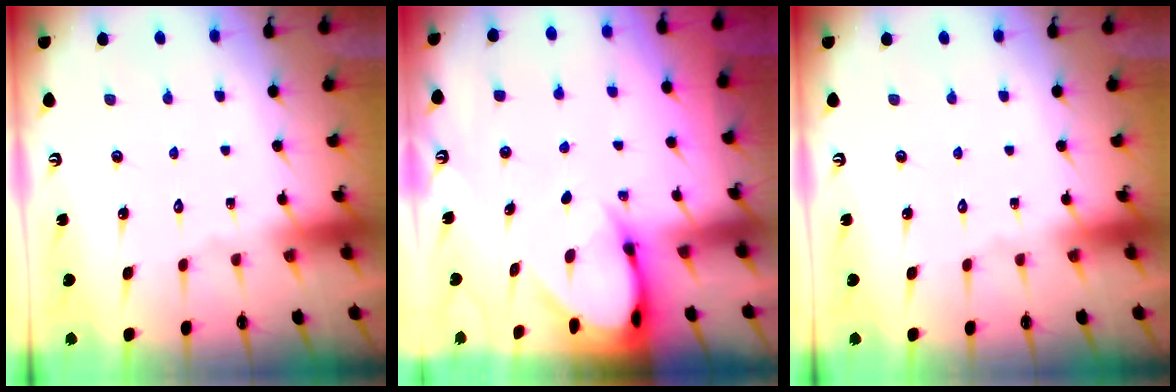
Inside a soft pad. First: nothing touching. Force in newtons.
{"total": 4.7, "press": 4.7, "slide": 0.4}
{"total": 0.0}